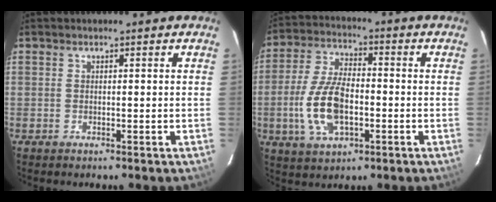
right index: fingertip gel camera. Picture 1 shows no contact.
{"total": 12.8, "force": [-2.9, 6.4, 10.7], "torque": [-0.226, 0.003, -0.050]}